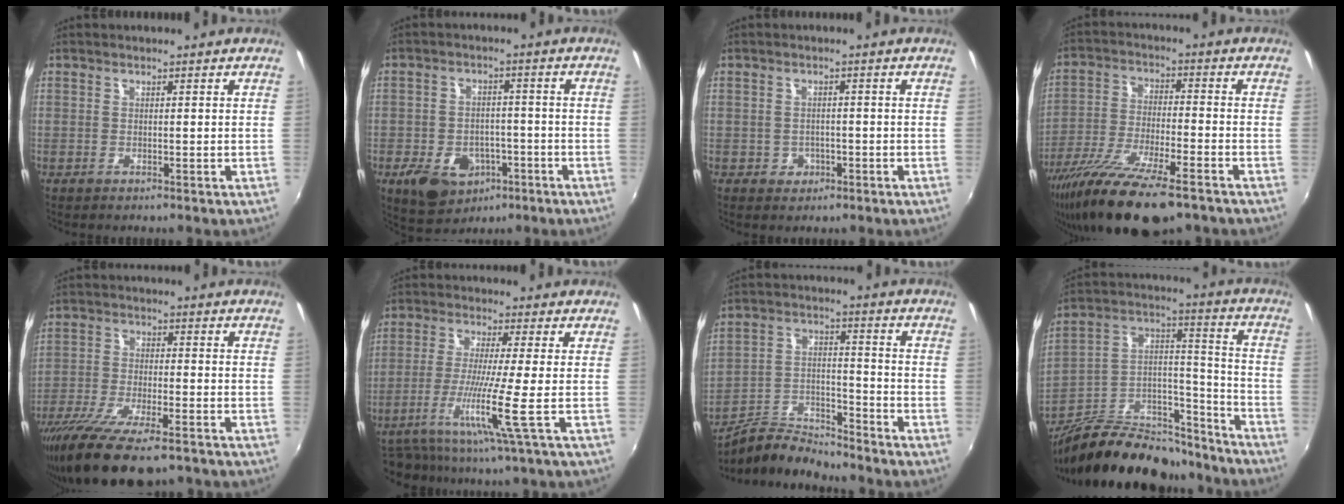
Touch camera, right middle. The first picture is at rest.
{"total": 11.9, "force": [-5.8, 8.4, 6.2], "torque": [-0.138, 0.000, -0.075]}
{"total": 3.0, "force": [-1.0, 2.7, 0.7], "torque": [-0.016, 0.000, -0.013]}
{"total": 18.9, "force": [-13.7, 4.4, 12.1], "torque": [-0.243, -0.055, -0.245]}
{"total": 16.1, "force": [-12.0, 4.1, 9.9], "torque": [-0.210, -0.056, -0.209]}
{"total": 7.8, "force": [-3.0, -1.0, 7.1], "torque": [-0.160, -0.015, -0.057]}
{"total": 8.2, "force": [-7.9, 1.8, 0.8], "torque": [-0.026, 0.020, -0.150]}
{"total": 23.0, "force": [-18.0, 10.2, 10.1], "torque": [-0.185, 0.051, -0.267]}